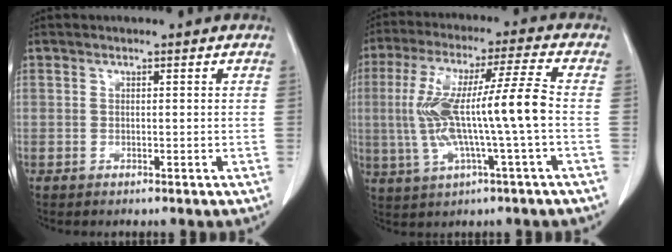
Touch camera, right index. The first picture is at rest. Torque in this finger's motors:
{"motor_torque": [1.76, -0.21, 0.78, 0.21]}